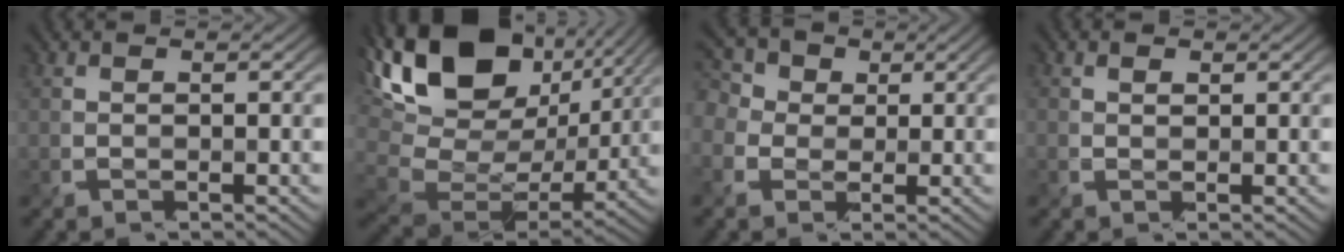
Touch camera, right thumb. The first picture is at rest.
{"total": 17.1, "force": [6.6, 10.1, 12.2], "torque": [-0.274, 0.021, 0.127]}
{"total": 9.3, "force": [2.9, 7.1, 5.2], "torque": [-0.155, 0.037, 0.035]}
{"total": 0.7, "force": [0.3, 0.4, 0.5], "torque": [-0.011, 0.000, 0.006]}